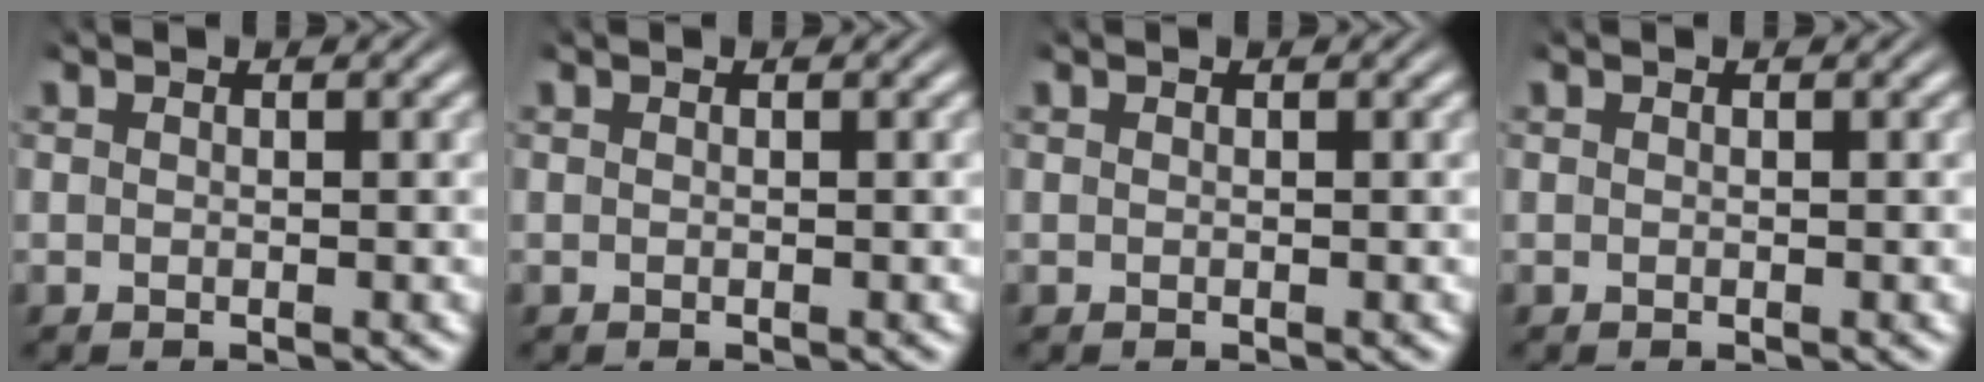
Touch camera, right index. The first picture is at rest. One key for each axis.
{"total": 0.0}
{"total": 0.0}
{"total": 0.0}